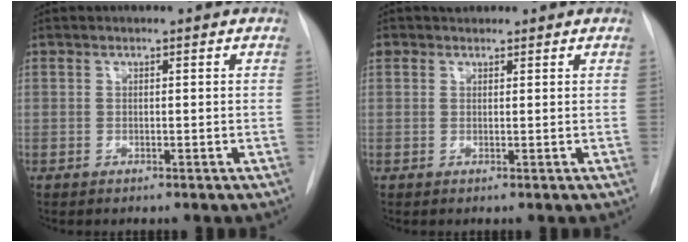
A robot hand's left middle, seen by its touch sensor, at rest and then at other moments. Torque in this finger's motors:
{"motor_torque": [0.03, -0.03, 0.00, 0.00]}